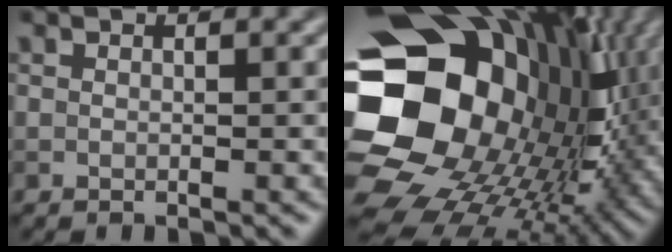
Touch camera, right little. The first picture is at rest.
{"total": 22.6, "force": [0.6, 18.1, 13.6], "torque": [-0.287, -0.027, -0.008]}